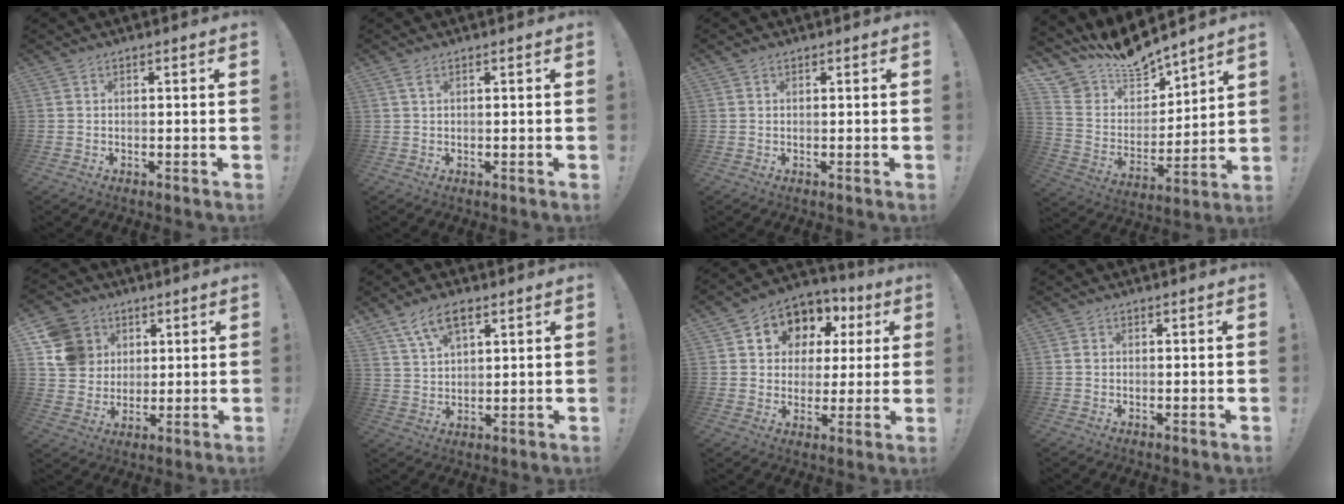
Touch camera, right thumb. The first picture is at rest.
{"total": 1.7, "force": [0.8, 0.5, 1.4], "torque": [-0.024, -0.001, 0.014]}
{"total": 0.6, "force": [0.4, 0.3, 0.2], "torque": [-0.004, -0.001, 0.008]}
{"total": 12.6, "force": [12.3, 2.9, 0.6], "torque": [-0.045, -0.116, 0.223]}
{"total": 13.5, "force": [4.4, 11.9, 4.8], "torque": [-0.071, -0.011, 0.093]}
{"total": 8.7, "force": [5.1, 4.5, 5.5], "torque": [-0.096, -0.011, 0.096]}
{"total": 8.7, "force": [3.4, 7.7, 2.3], "torque": [-0.038, -0.029, 0.070]}
{"total": 0.5, "force": [0.0, 0.5, 0.0], "torque": [-0.004, 0.004, 0.000]}